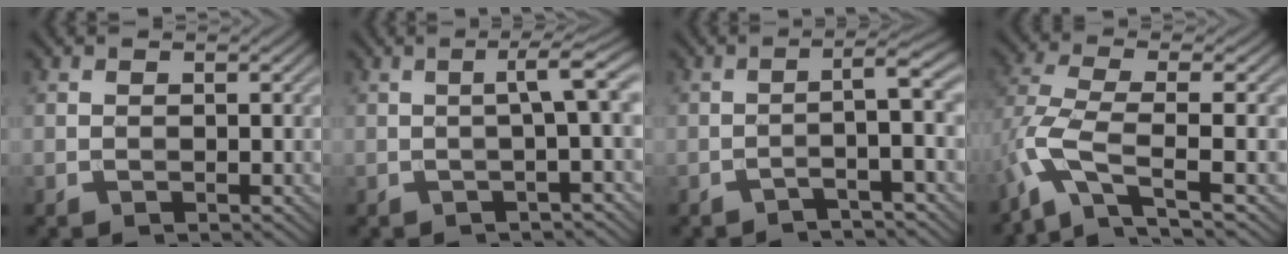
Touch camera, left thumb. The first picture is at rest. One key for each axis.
{"total": 4.1, "fx": 0.1, "fy": 0.3, "fz": 4.1, "tx": -0.061, "ty": 0.017, "tz": -0.008}
{"total": 3.9, "fx": -1.6, "fy": 0.1, "fz": 3.5, "tx": -0.048, "ty": 0.019, "tz": -0.050}
{"total": 7.3, "fx": -3.1, "fy": 2.1, "fz": 6.2, "tx": -0.142, "ty": 0.001, "tz": -0.077}